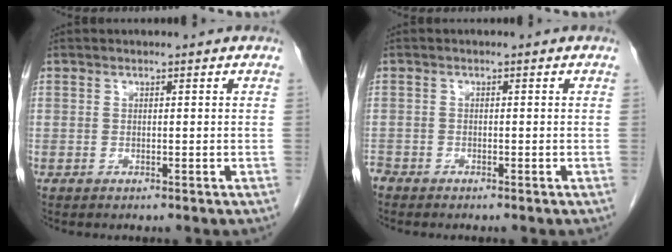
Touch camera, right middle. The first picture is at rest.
{"total": 1.5, "force": [-1.4, 0.5, 0.1], "torque": [-0.004, -0.003, -0.025]}